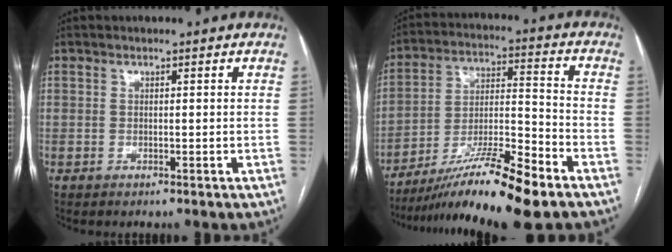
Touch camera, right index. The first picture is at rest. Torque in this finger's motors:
{"motor_torque": [0.69, -0.57, 0.69, 0.10]}